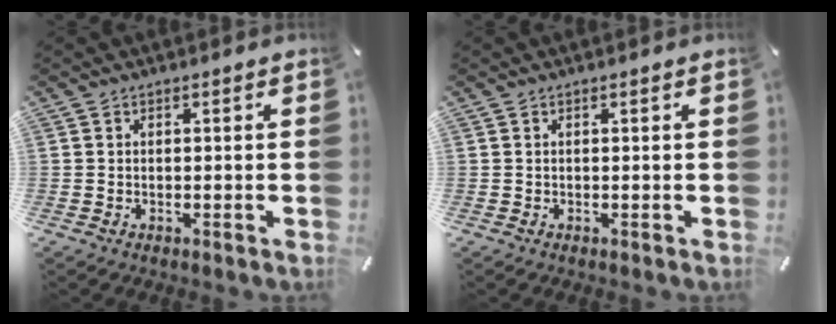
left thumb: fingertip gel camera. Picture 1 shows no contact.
{"total": 0.0}